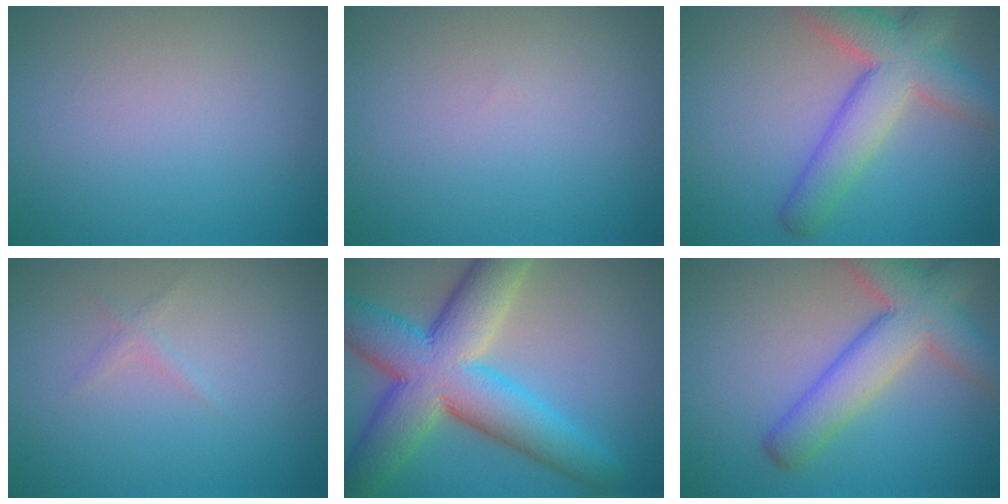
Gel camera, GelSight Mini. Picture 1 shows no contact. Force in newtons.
{"total": 0.0}
{"total": 6.9, "press": 6.9, "slide": 0.3}
{"total": 0.8, "press": 0.8, "slide": 0.1}
{"total": 11.6, "press": 11.5, "slide": 0.5}
{"total": 7.1, "press": 7.0, "slide": 0.4}